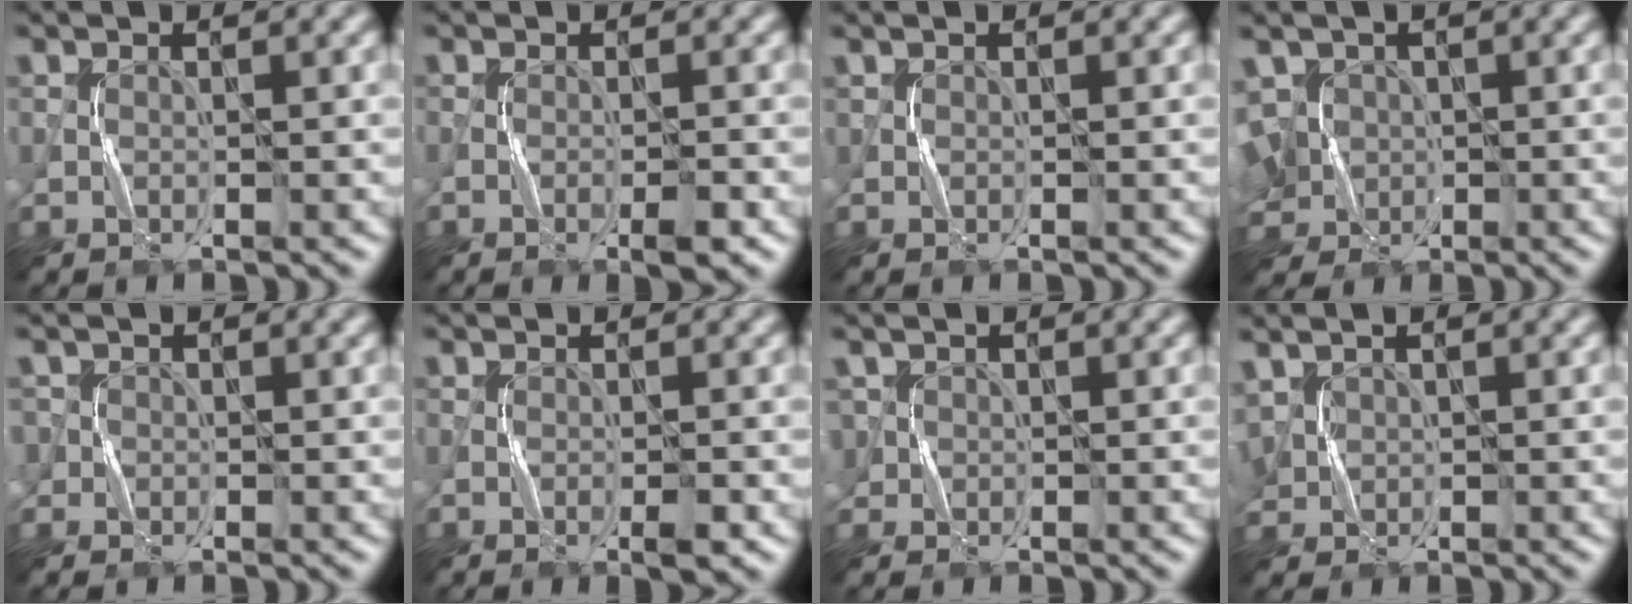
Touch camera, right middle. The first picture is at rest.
{"total": 2.1, "force": [-1.1, 0.5, 1.8], "torque": [-0.031, 0.001, -0.018]}
{"total": 0.0}
{"total": 8.1, "force": [0.2, 6.7, 4.5], "torque": [-0.115, 0.007, -0.011]}
{"total": 1.7, "force": [0.1, 1.6, 0.3], "torque": [0.002, 0.005, -0.007]}
{"total": 1.9, "force": [-0.8, 0.4, 1.6], "torque": [-0.028, -0.001, -0.013]}
{"total": 1.7, "force": [0.2, 1.6, 0.2], "torque": [-0.002, 0.000, 0.003]}
{"total": 2.4, "force": [0.7, 1.9, 1.2], "torque": [-0.038, 0.003, 0.016]}